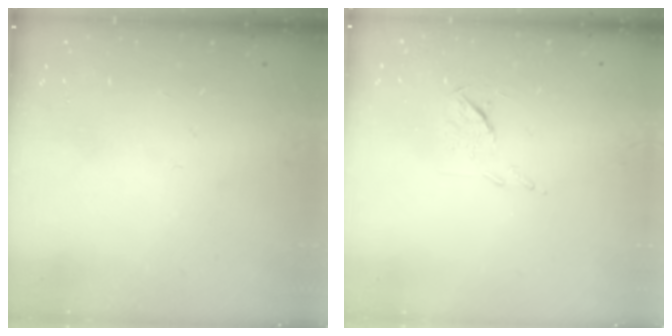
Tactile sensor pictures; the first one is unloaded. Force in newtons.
{"total": 5.4, "press": 5.3, "slide": 0.9}